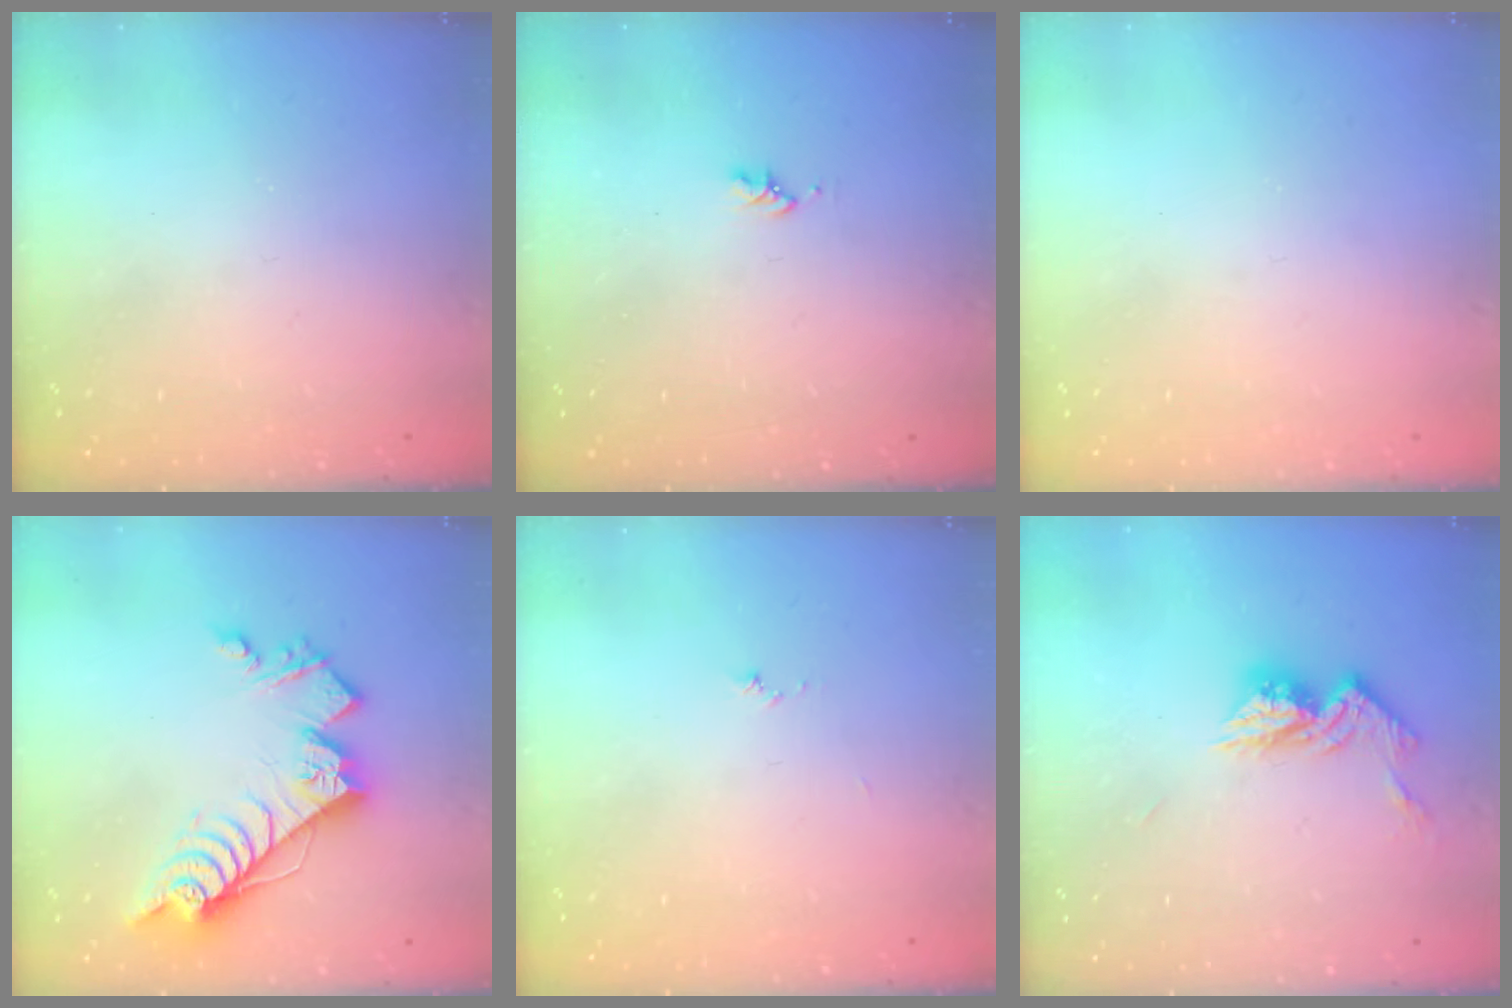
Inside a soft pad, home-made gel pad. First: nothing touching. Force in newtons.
{"total": 1.6, "press": 1.6, "slide": 0.3}
{"total": 0.5, "press": 0.5, "slide": 0.1}
{"total": 16.7, "press": 16.7, "slide": 0.3}
{"total": 3.8, "press": 3.8, "slide": 0.4}
{"total": 11.5, "press": 11.4, "slide": 1.0}